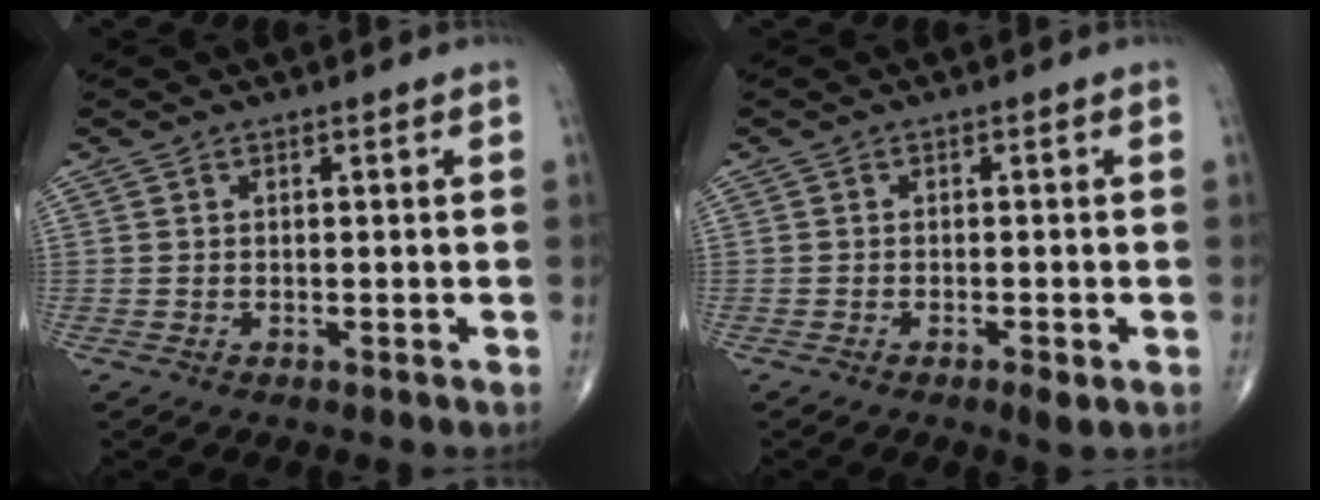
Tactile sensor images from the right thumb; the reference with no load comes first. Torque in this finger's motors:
{"motor_torque": [-0.06, 1.46, 0.17, 0.17, 0.09]}